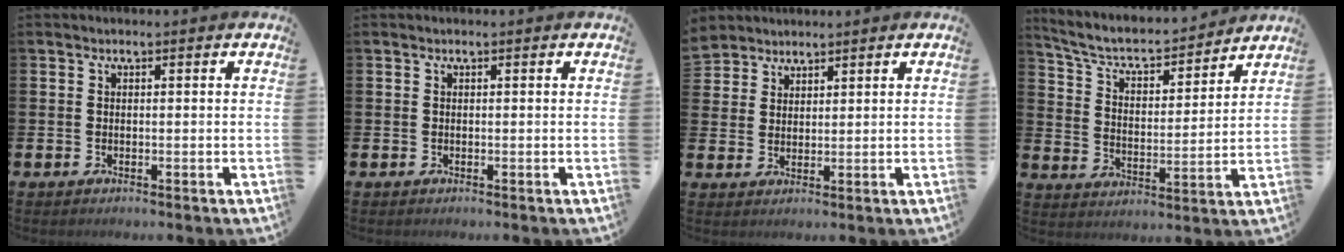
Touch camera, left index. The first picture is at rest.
{"total": 0.0}
{"total": 3.5, "force": [3.3, 1.2, -0.5], "torque": [0.006, -0.016, 0.061]}
{"total": 6.2, "force": [5.6, 1.7, 2.0], "torque": [-0.077, -0.042, 0.092]}